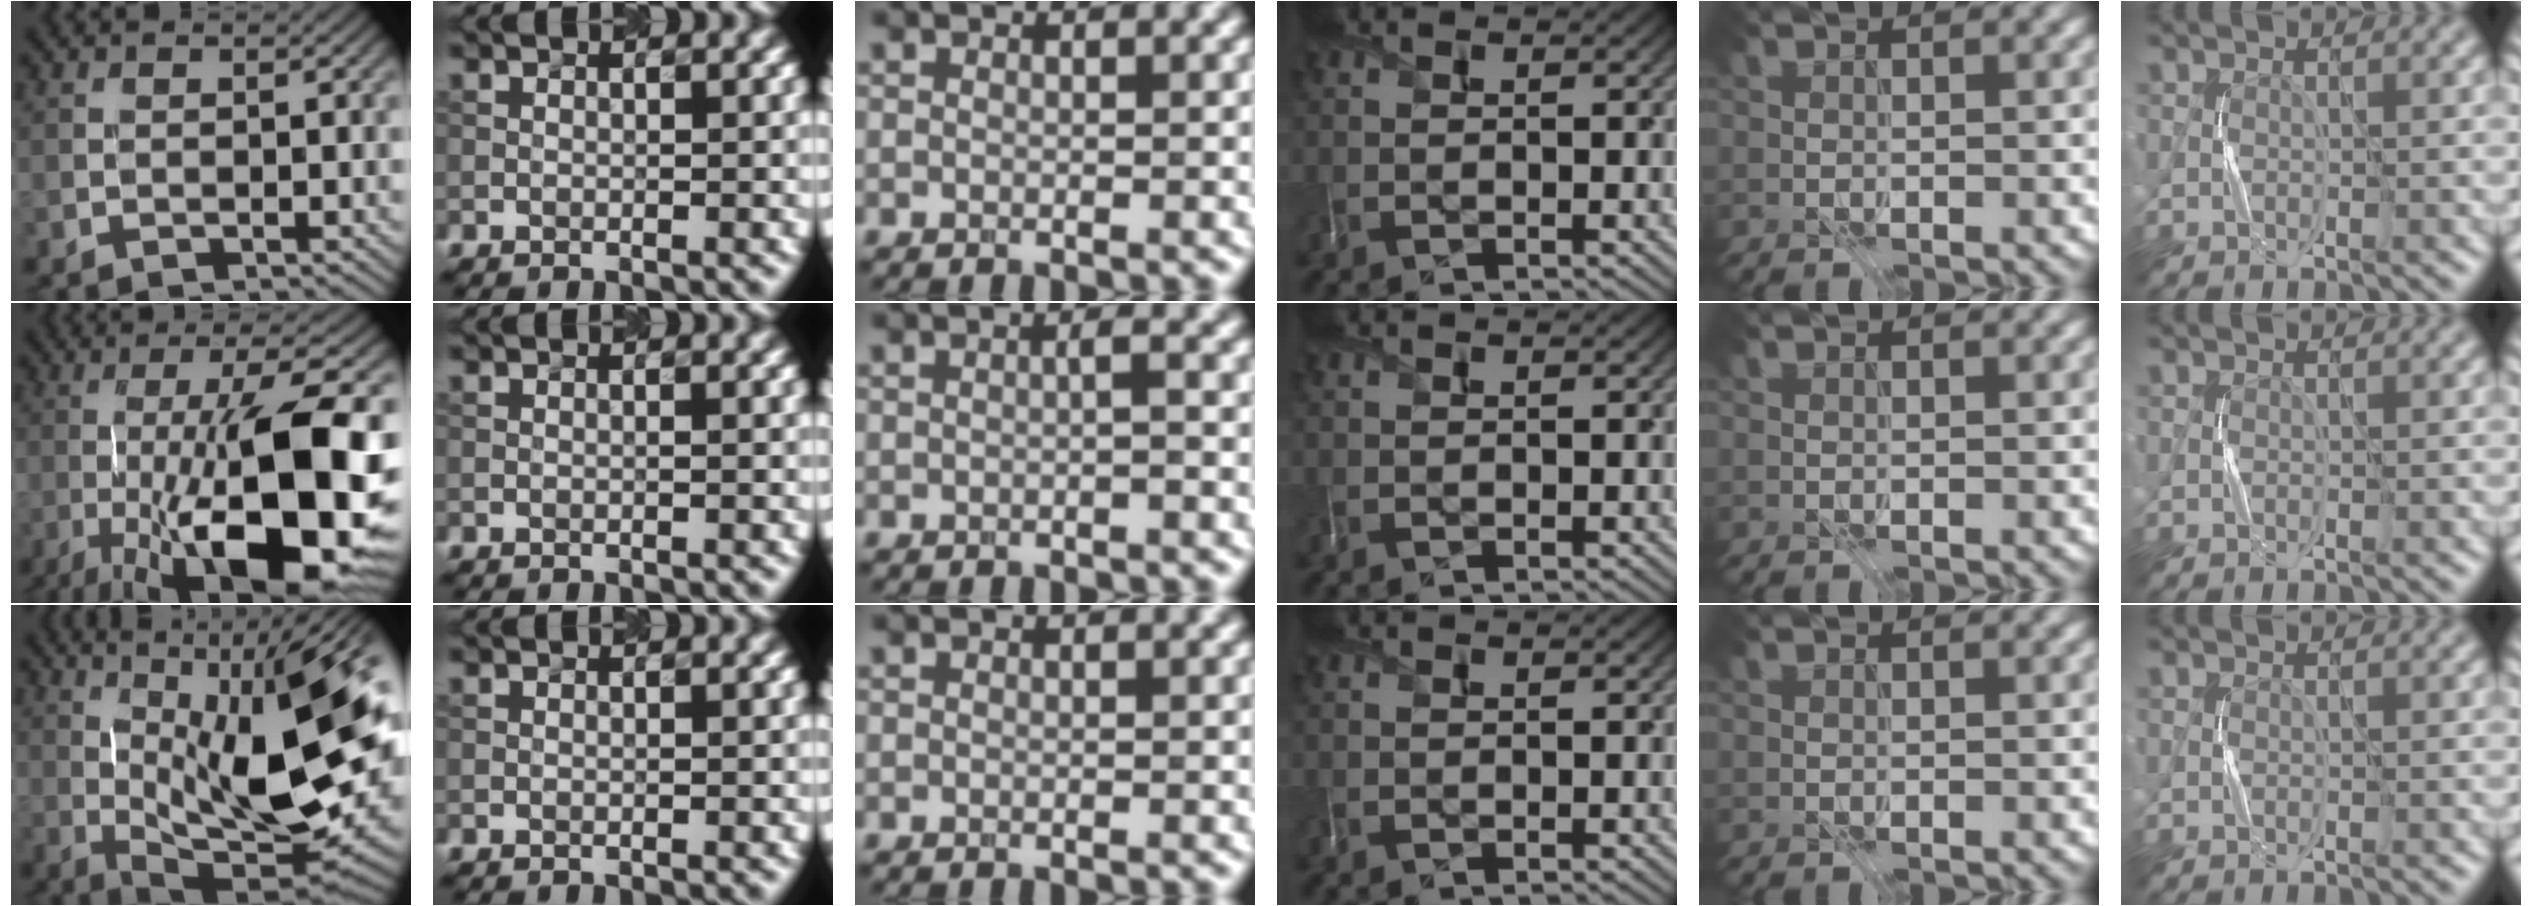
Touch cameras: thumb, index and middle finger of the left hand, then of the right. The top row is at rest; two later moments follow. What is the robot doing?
{"motion": "press", "object": "grip strengthener"}